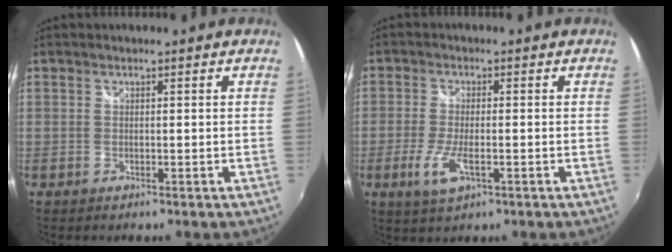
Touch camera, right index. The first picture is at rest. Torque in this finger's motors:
{"motor_torque": [0.38, -0.17, 0.15, 0.05]}